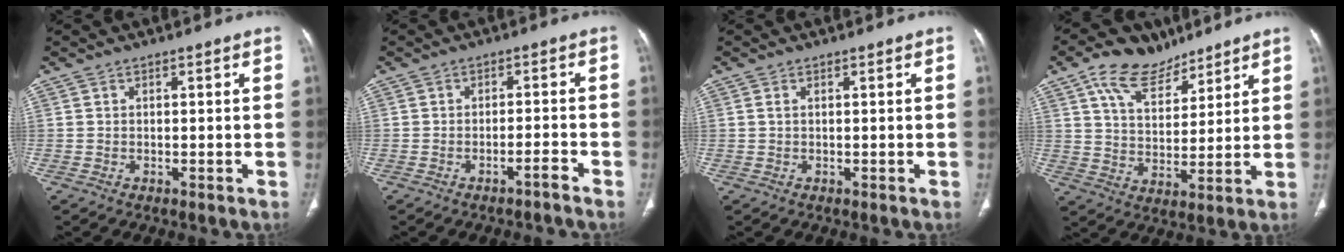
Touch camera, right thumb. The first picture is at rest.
{"total": 2.2, "force": [-1.8, 0.1, 1.3], "torque": [-0.029, 0.019, -0.027]}
{"total": 0.7, "force": [0.3, 0.2, 0.6], "torque": [-0.019, 0.006, 0.007]}
{"total": 12.3, "force": [8.0, 7.0, 6.0], "torque": [-0.080, -0.033, 0.145]}